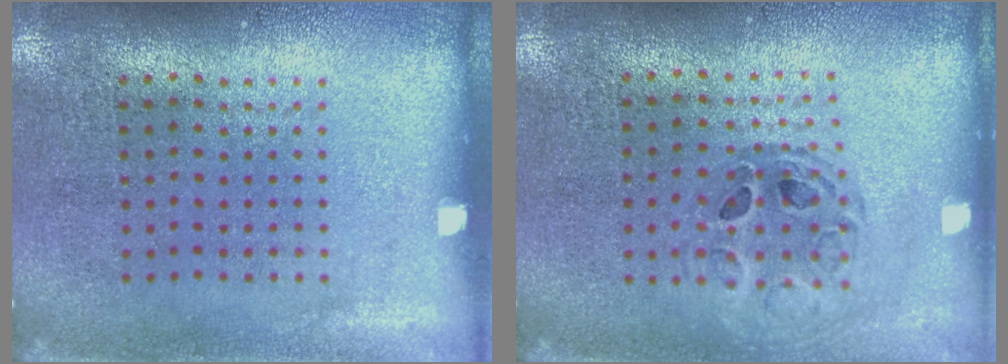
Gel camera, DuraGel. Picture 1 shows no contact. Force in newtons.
{"total": 0.8, "press": 0.8, "slide": 0.1}